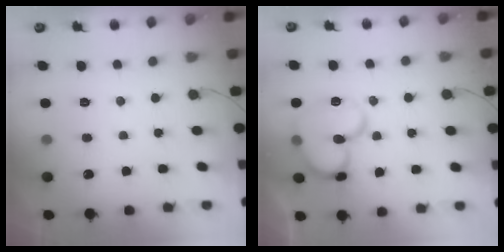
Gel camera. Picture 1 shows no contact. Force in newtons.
{"total": 15.5, "press": 15.4, "slide": 1.6}